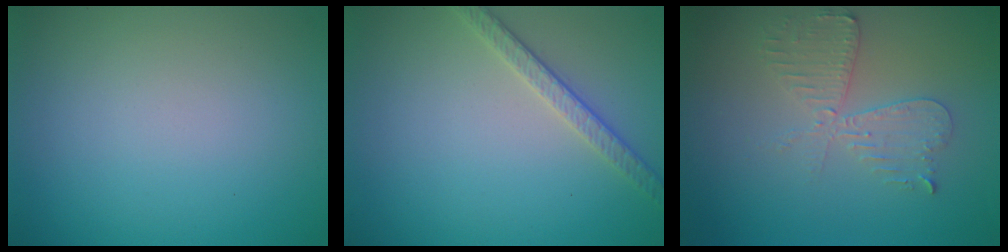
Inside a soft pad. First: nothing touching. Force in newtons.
{"total": 2.6, "press": 2.5, "slide": 0.8}
{"total": 2.6, "press": 2.5, "slide": 0.5}